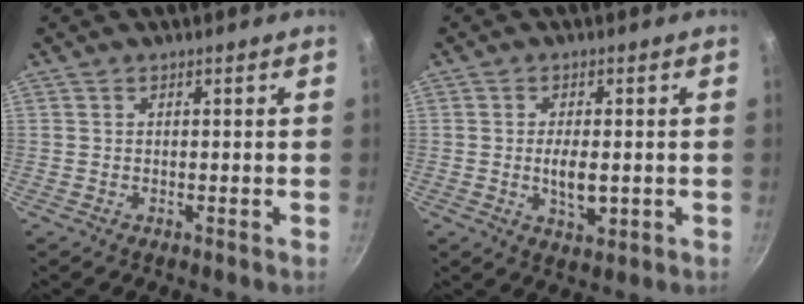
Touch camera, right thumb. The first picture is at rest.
{"total": 5.1, "force": [-0.5, 2.5, 4.5], "torque": [-0.075, -0.007, -0.005]}